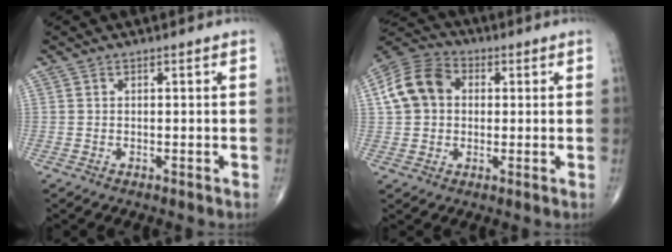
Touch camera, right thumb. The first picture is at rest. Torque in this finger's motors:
{"motor_torque": [-0.50, 0.83, 0.07, 0.04, 0.22]}